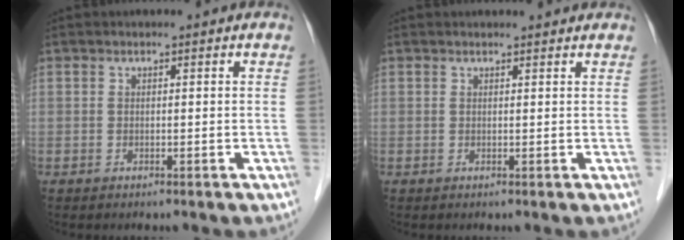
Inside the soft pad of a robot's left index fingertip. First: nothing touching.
{"total": 3.1, "force": [3.0, 0.5, 0.5], "torque": [-0.013, 0.011, 0.028]}